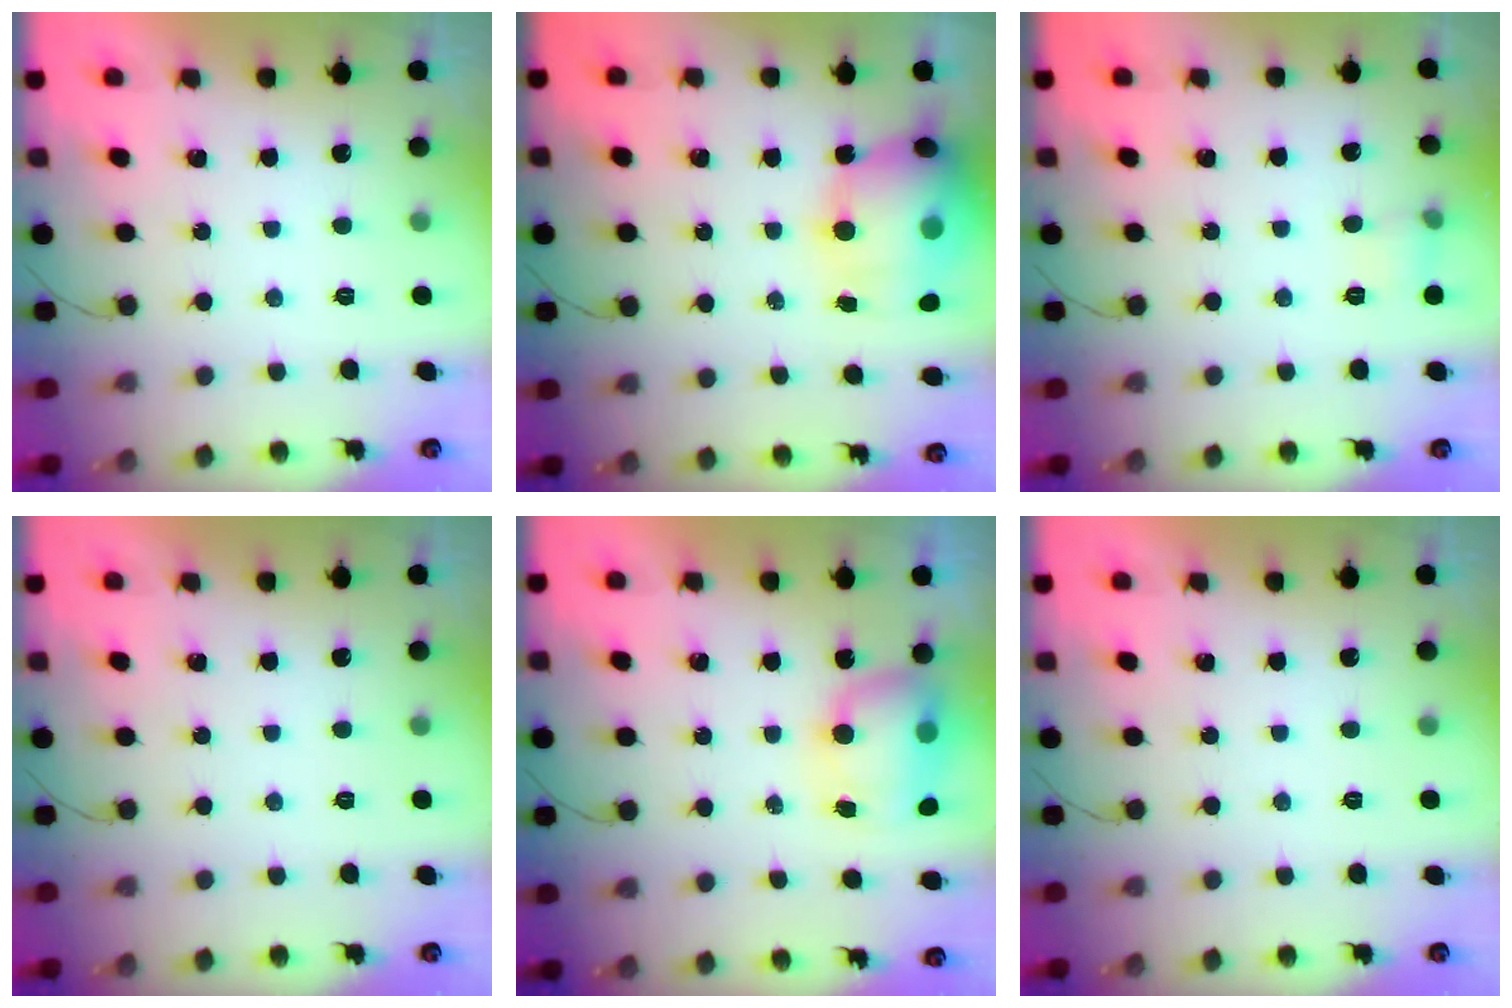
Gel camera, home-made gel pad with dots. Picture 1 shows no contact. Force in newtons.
{"total": 16.9, "press": 16.4, "slide": 3.9}
{"total": 4.5, "press": 4.3, "slide": 1.4}
{"total": 0.0}
{"total": 7.6, "press": 7.5, "slide": 1.0}
{"total": 0.0}